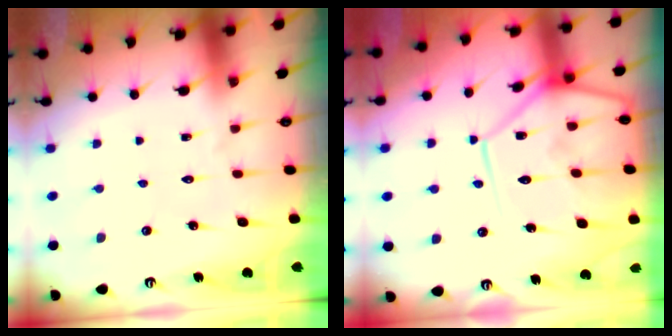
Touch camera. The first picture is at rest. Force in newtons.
{"total": 15.3, "press": 15.1, "slide": 2.0}